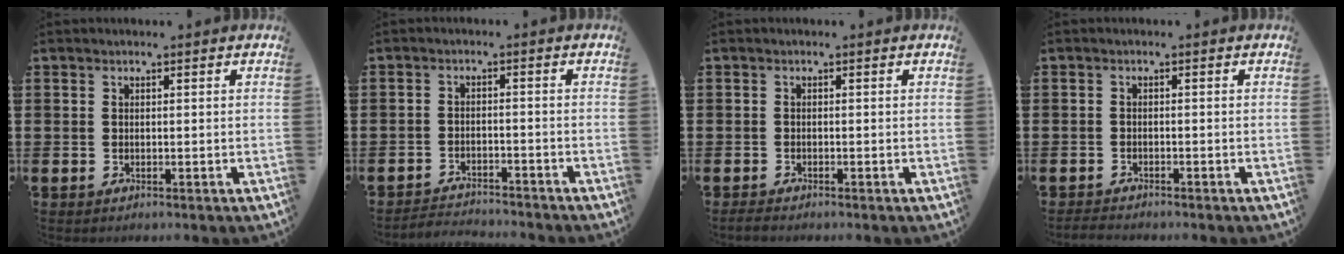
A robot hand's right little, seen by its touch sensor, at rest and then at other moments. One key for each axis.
{"total": 2.6, "fx": -2.5, "fy": 0.0, "fz": -0.2, "tx": -0.003, "ty": 0.002, "tz": -0.056}
{"total": 0.7, "fx": -0.6, "fy": 0.1, "fz": 0.3, "tx": -0.008, "ty": 0.000, "tz": -0.012}
{"total": 1.0, "fx": -1.0, "fy": 0.1, "fz": 0.2, "tx": -0.006, "ty": 0.002, "tz": -0.022}